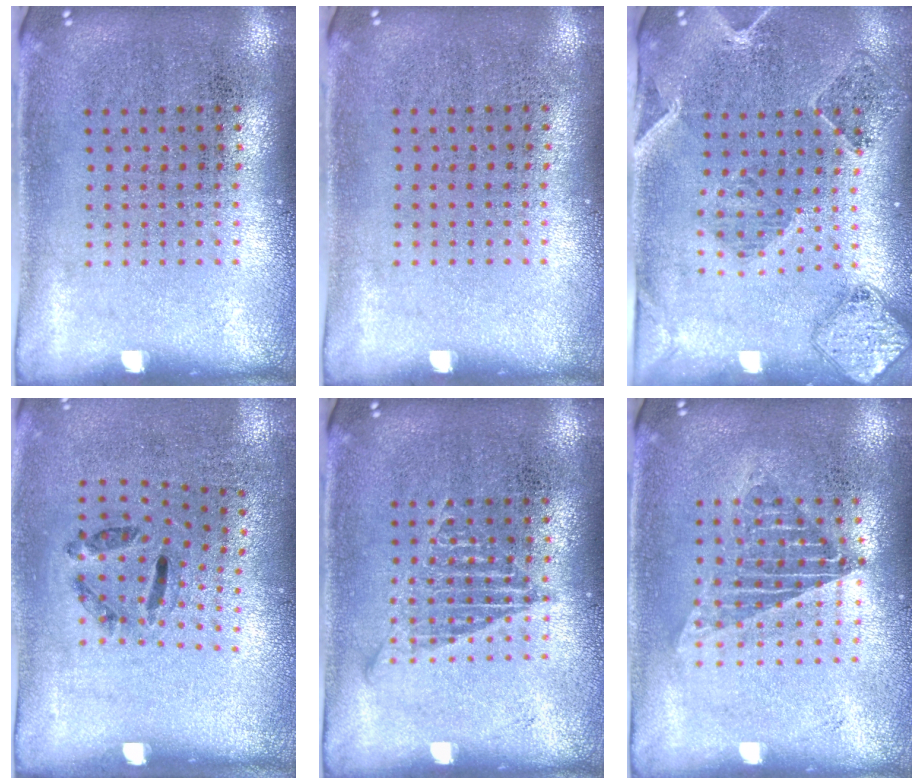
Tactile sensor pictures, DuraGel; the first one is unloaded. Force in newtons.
{"total": 0.0}
{"total": 0.7, "press": 0.7, "slide": 0.3}
{"total": 1.4, "press": 0.8, "slide": 1.2}
{"total": 1.4, "press": 1.4, "slide": 0.2}
{"total": 1.3, "press": 1.2, "slide": 0.6}